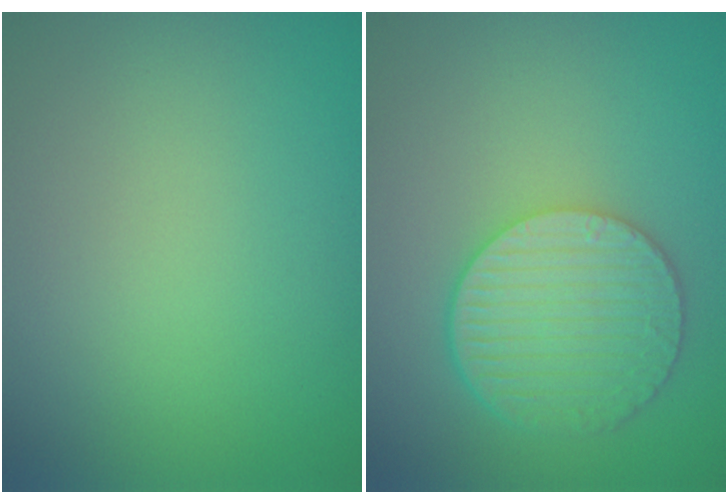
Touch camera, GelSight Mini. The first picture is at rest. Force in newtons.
{"total": 5.7, "press": 4.8, "slide": 3.1}